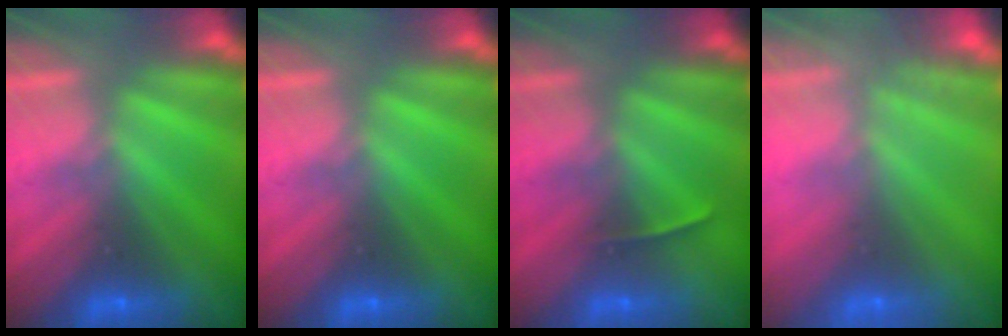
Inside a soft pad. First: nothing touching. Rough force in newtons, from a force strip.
{"total": 0.0}
{"total": 1.4}
{"total": 9.6}